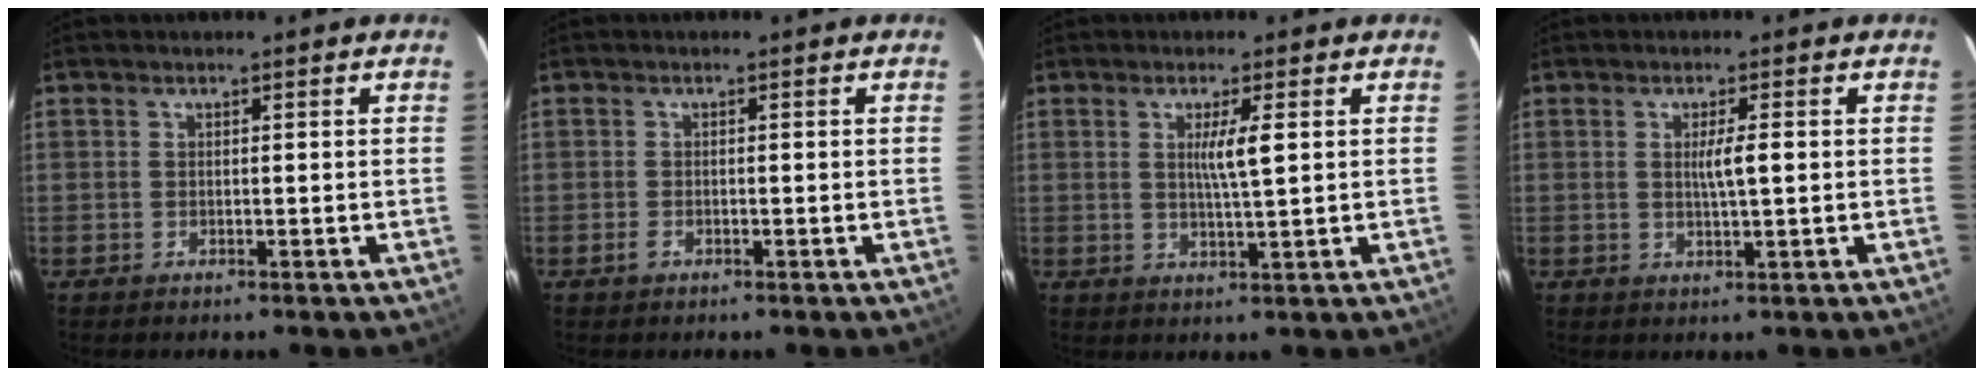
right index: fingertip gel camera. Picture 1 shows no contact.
{"total": 0.8, "force": [-0.5, 0.4, 0.4], "torque": [-0.012, -0.001, -0.005]}
{"total": 3.9, "force": [0.9, -0.3, 3.8], "torque": [-0.069, -0.006, 0.015]}
{"total": 2.9, "force": [0.3, 0.0, 2.9], "torque": [-0.053, -0.002, 0.004]}